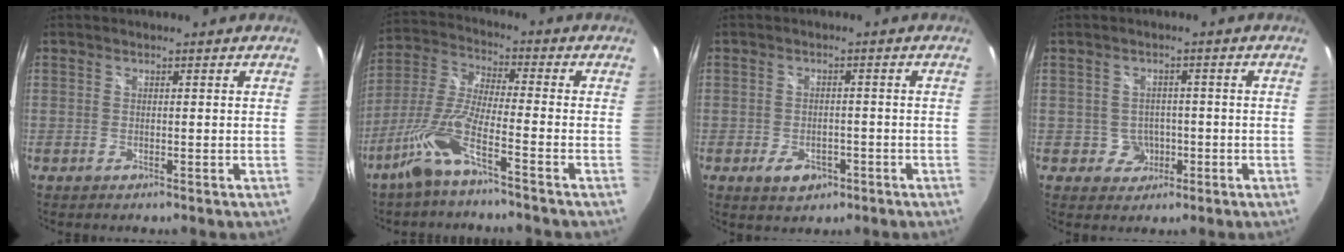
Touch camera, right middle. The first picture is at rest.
{"total": 9.9, "force": [-6.0, 0.9, 7.9], "torque": [-0.175, -0.004, -0.117]}
{"total": 4.5, "force": [-2.2, 2.9, 2.6], "torque": [-0.056, -0.001, -0.029]}
{"total": 3.8, "force": [-1.0, 3.7, 0.5], "torque": [-0.016, 0.008, -0.007]}